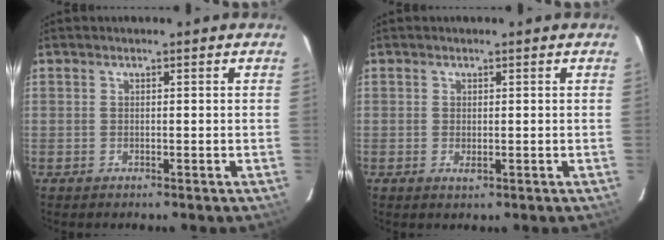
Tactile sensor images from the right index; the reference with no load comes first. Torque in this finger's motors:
{"motor_torque": [0.29, 0.09, 0.06, 0.00]}